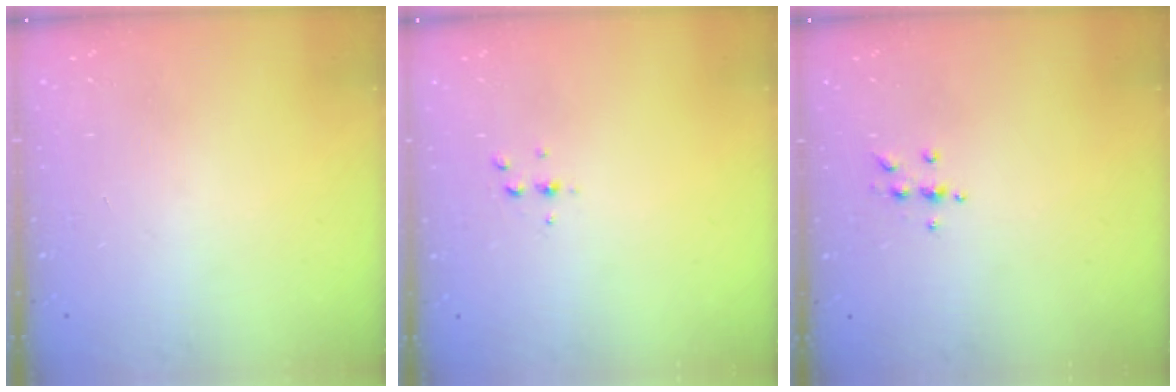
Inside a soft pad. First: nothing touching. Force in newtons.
{"total": 2.5, "press": 2.4, "slide": 0.2}
{"total": 5.7, "press": 5.7, "slide": 0.5}